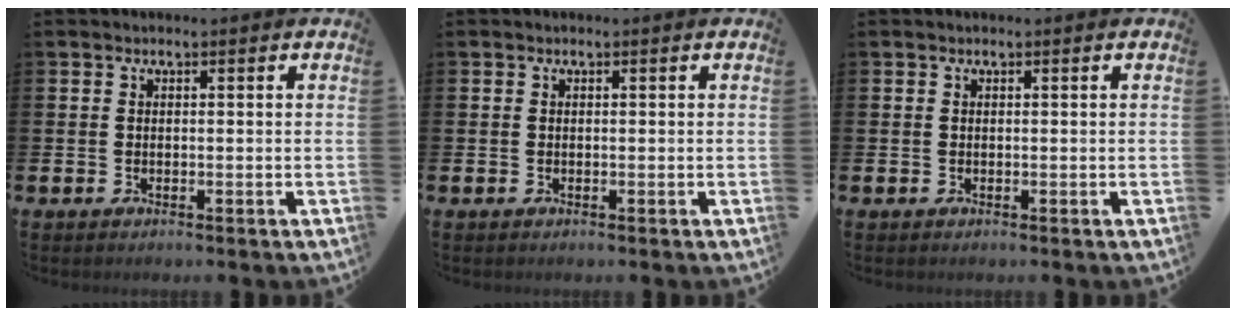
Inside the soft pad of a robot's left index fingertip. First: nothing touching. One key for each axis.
{"total": 0.0}
{"total": 0.0}